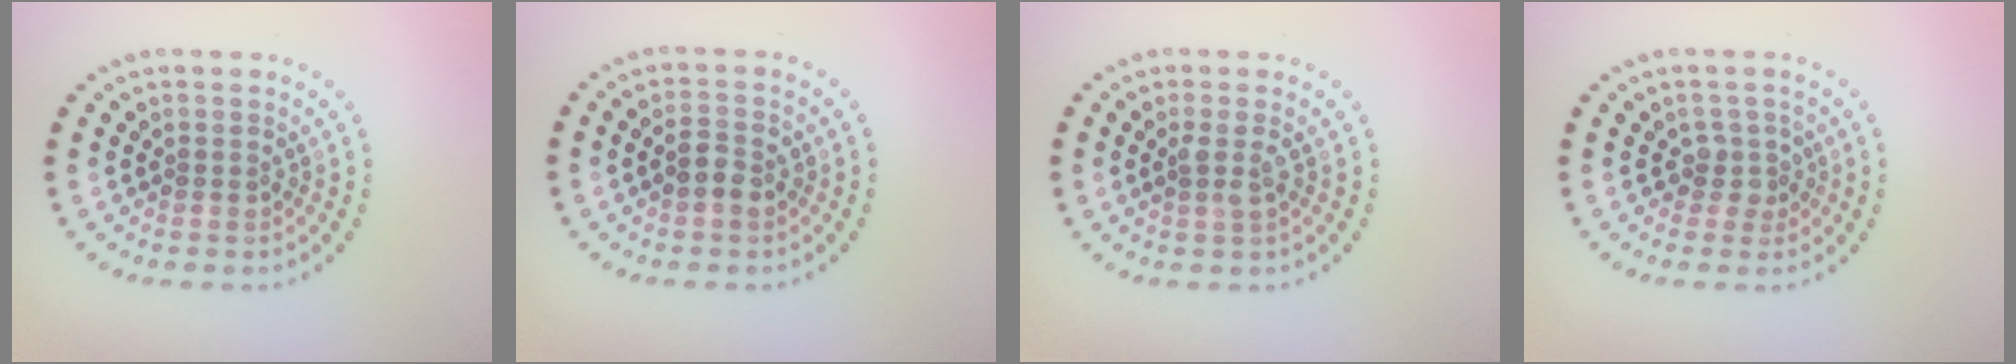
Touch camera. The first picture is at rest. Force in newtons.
{"total": 2.2, "press": 2.2, "slide": 0.2}
{"total": 1.3, "press": 1.2, "slide": 0.7}
{"total": 1.7, "press": 1.2, "slide": 1.1}